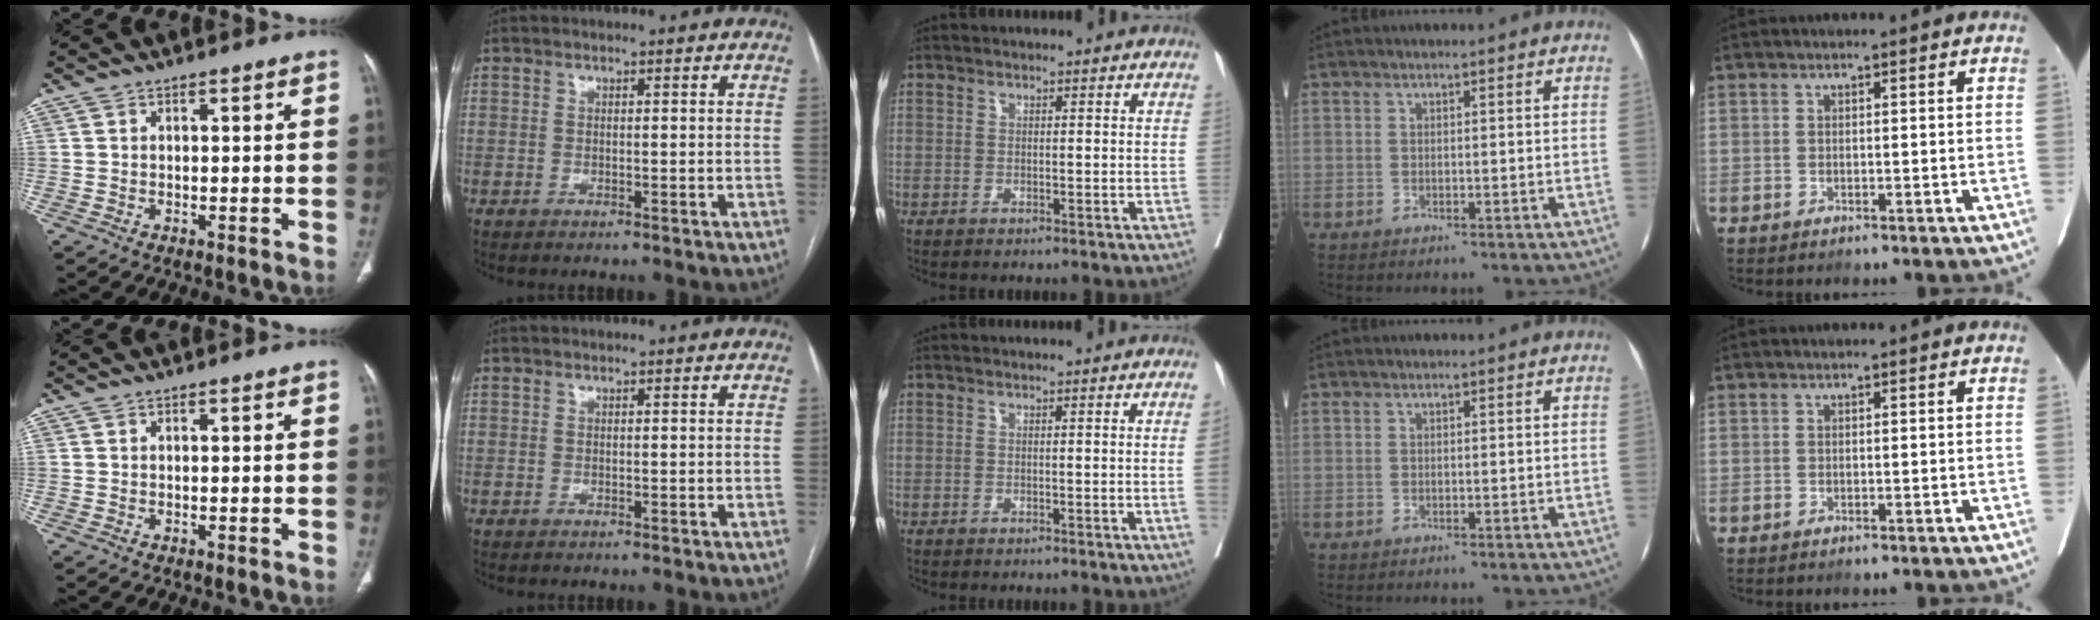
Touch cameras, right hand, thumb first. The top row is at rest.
{"middle": {"total": 1.0, "force": [-0.2, -0.3, 0.9], "torque": [-0.011, 0.000, -0.004]}}